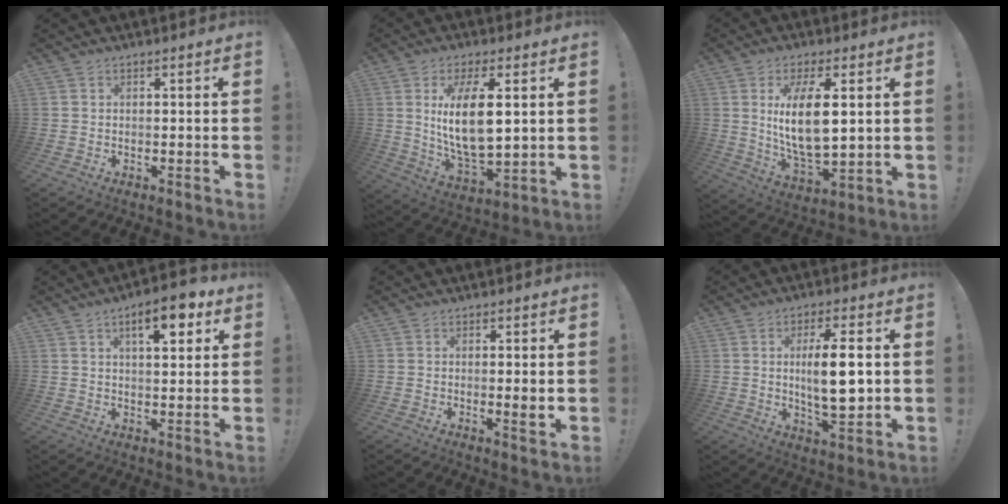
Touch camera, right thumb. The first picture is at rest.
{"total": 15.0, "force": [3.4, 5.9, 13.4], "torque": [-0.258, -0.025, 0.046]}
{"total": 14.6, "force": [3.2, 5.7, 13.0], "torque": [-0.259, -0.022, 0.045]}
{"total": 9.8, "force": [4.8, 3.7, 7.7], "torque": [-0.099, -0.013, 0.076]}
{"total": 2.7, "force": [0.1, 0.2, 2.7], "torque": [-0.035, -0.008, -0.001]}
{"total": 12.5, "force": [1.2, 3.6, 11.9], "torque": [-0.202, -0.010, 0.010]}